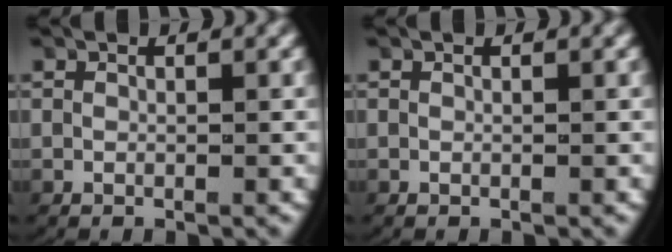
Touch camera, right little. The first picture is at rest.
{"total": 0.0}